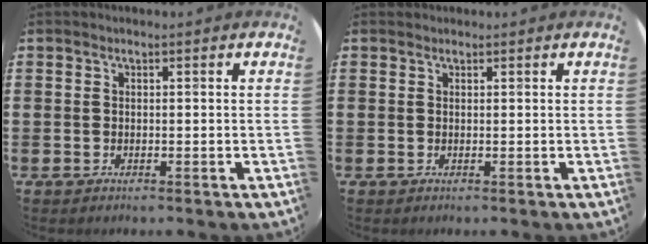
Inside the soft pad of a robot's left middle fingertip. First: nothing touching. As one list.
[{"total": 0.0}]